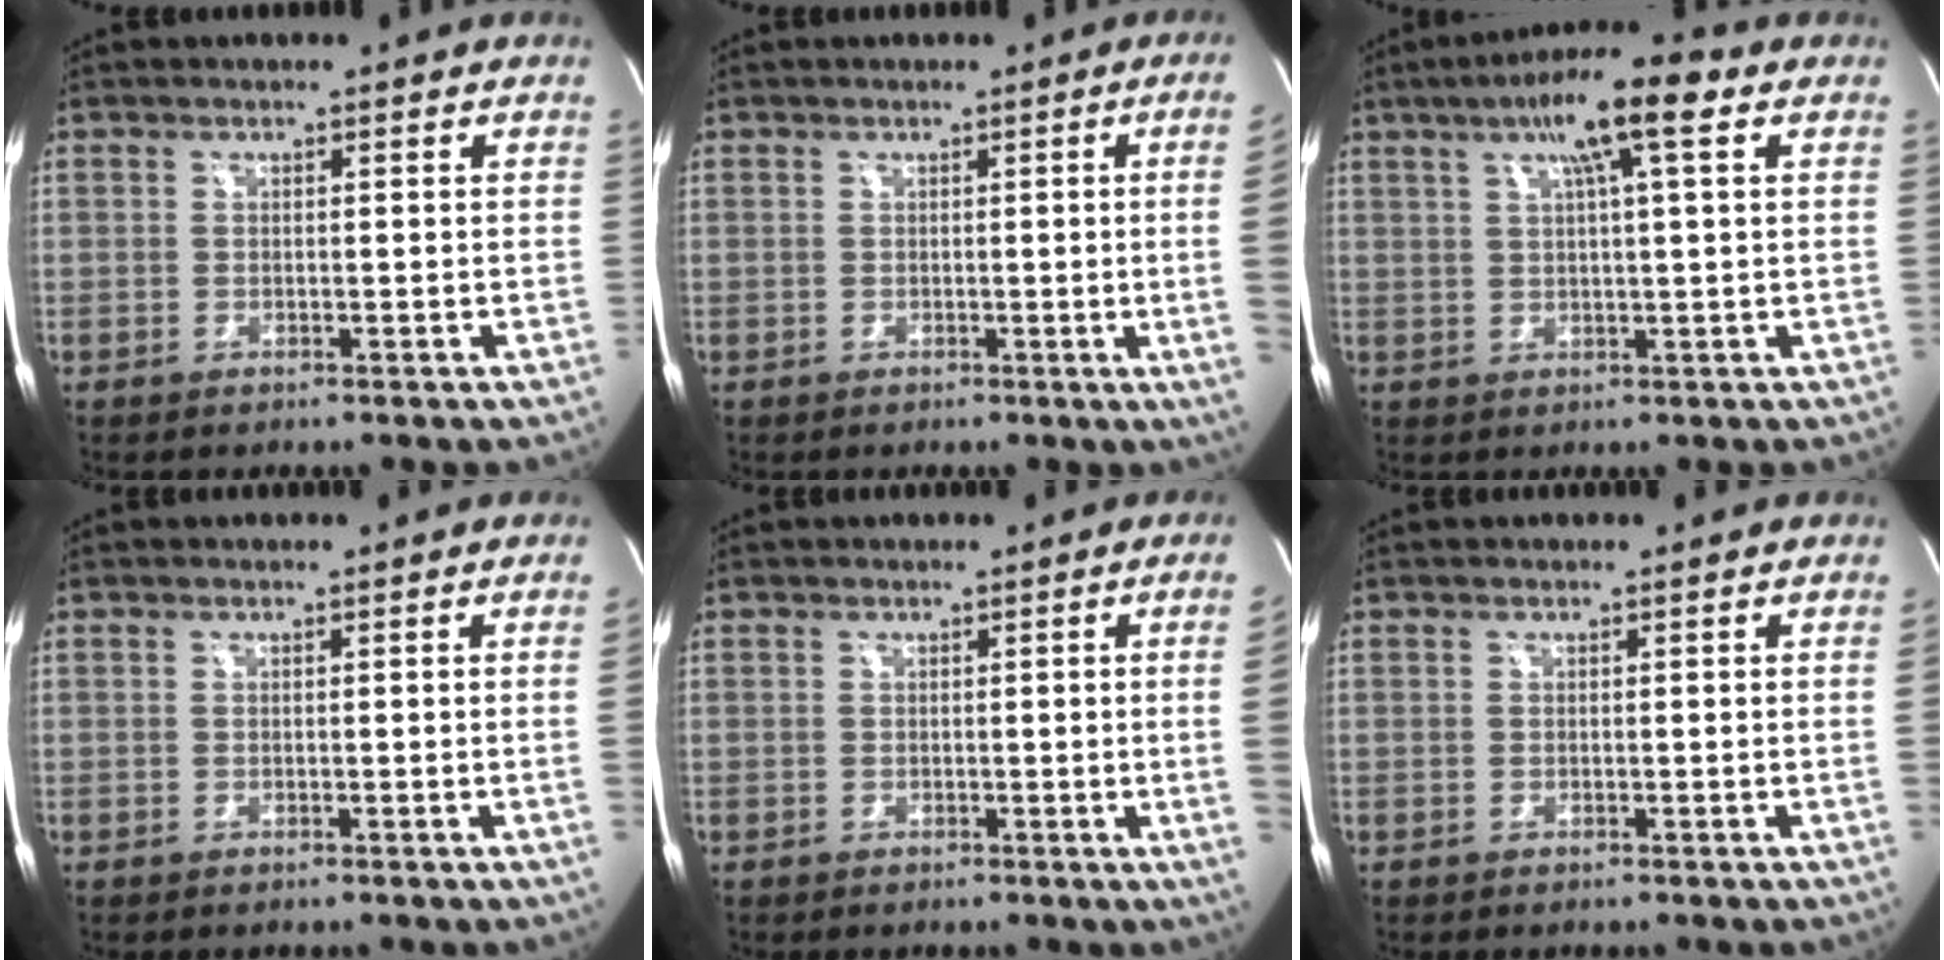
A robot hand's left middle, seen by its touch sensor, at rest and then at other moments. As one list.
[{"total": 6.3, "force": [-0.5, -2.7, 5.6], "torque": [-0.061, -0.013, -0.005]}, {"total": 10.0, "force": [4.7, 0.6, 8.8], "torque": [-0.151, 0.024, 0.069]}, {"total": 1.2, "force": [-0.1, -0.6, 1.0], "torque": [-0.010, 0.000, -0.001]}, {"total": 4.4, "force": [-0.3, -2.0, 3.9], "torque": [-0.047, -0.008, -0.002]}, {"total": 0.6, "force": [-0.1, -0.2, 0.5], "torque": [-0.008, -0.001, -0.002]}]